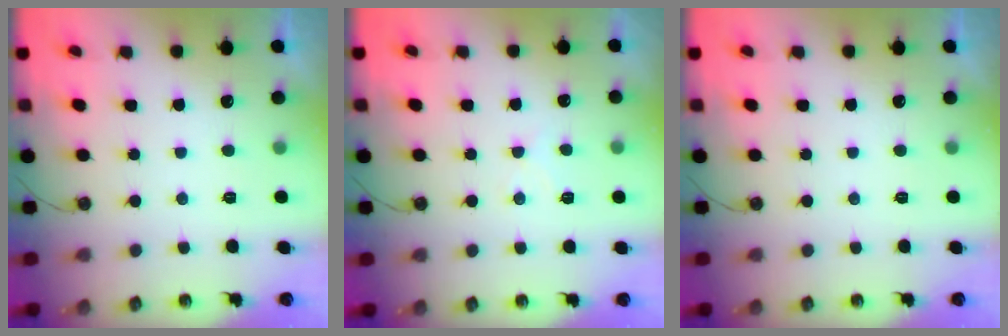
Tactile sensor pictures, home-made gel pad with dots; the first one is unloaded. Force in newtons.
{"total": 5.7, "press": 5.7, "slide": 0.7}
{"total": 0.0}